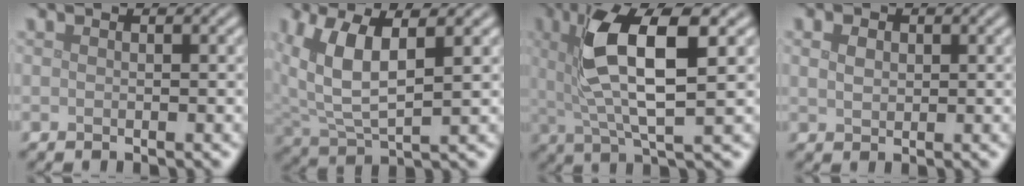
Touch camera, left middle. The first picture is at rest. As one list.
[{"total": 6.2, "force": [2.4, 2.8, 5.0], "torque": [-0.114, 0.000, 0.049]}, {"total": 8.5, "force": [2.3, 2.4, 7.8], "torque": [-0.149, 0.002, 0.040]}, {"total": 1.7, "force": [0.6, 1.3, 1.0], "torque": [-0.017, 0.003, 0.008]}]